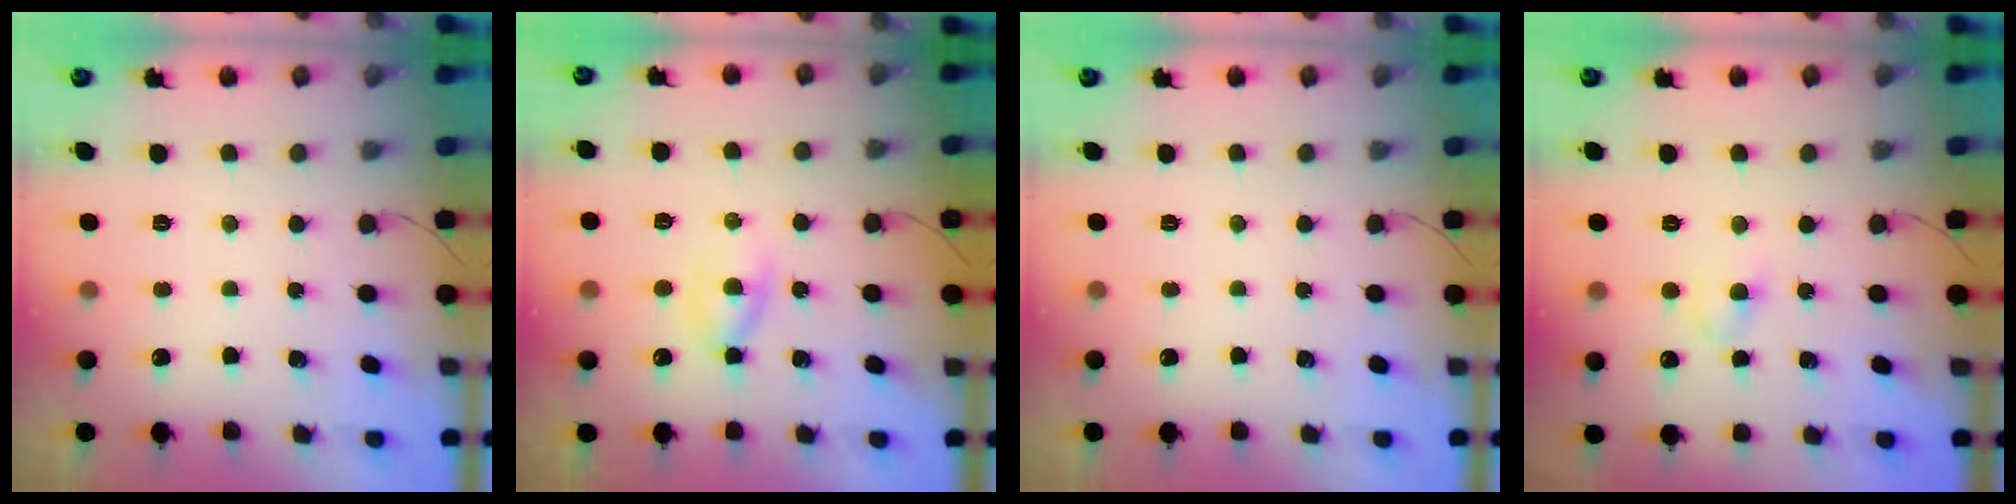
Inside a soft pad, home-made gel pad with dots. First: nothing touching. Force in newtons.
{"total": 2.6, "press": 2.4, "slide": 1.0}
{"total": 0.0}
{"total": 2.9, "press": 2.7, "slide": 1.1}